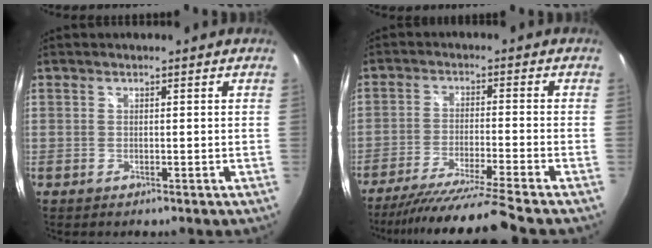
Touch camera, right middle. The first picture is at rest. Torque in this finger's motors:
{"motor_torque": [1.48, -0.66, 0.33, 0.13]}